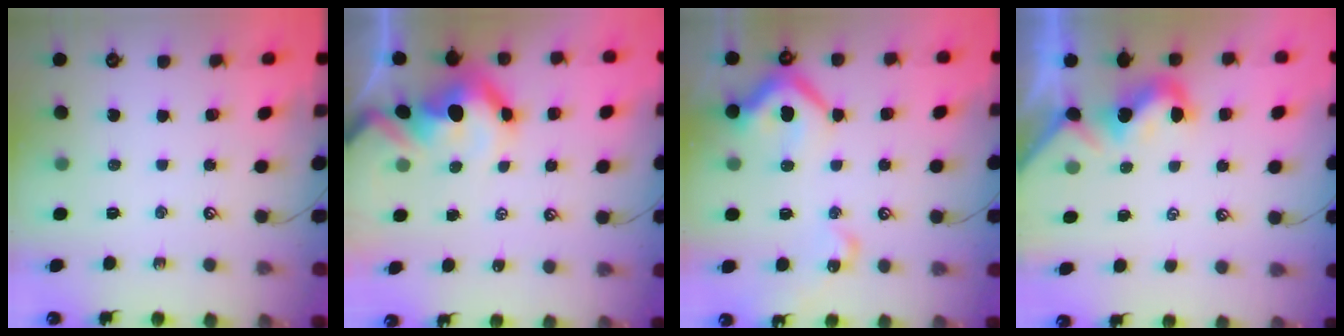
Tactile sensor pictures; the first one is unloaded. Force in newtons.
{"total": 12.4, "press": 12.4, "slide": 1.5}
{"total": 13.4, "press": 13.3, "slide": 1.6}
{"total": 0.0}